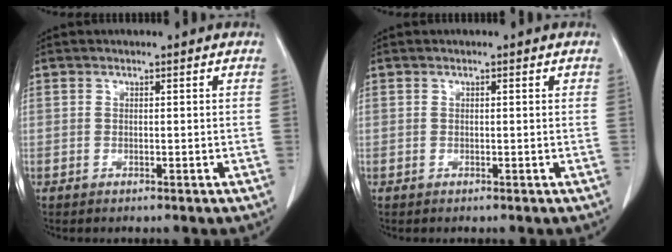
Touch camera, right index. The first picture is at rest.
{"total": 0.5, "force": [0.2, 0.2, 0.4], "torque": [-0.010, 0.002, 0.002]}